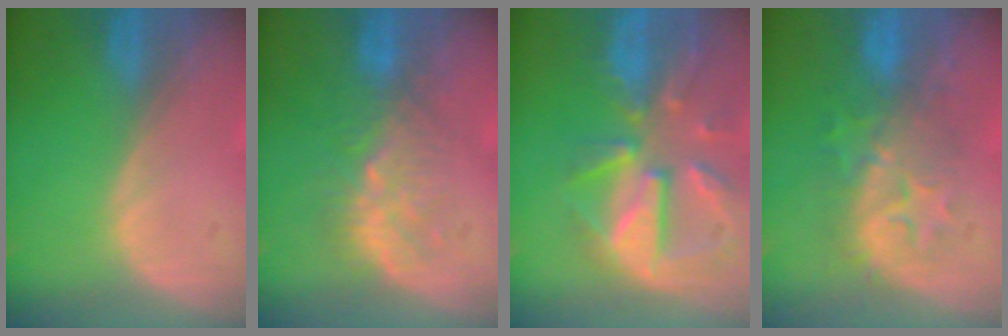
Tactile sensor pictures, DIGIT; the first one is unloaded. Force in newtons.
{"total": 6.3, "press": 6.1, "slide": 1.8}
{"total": 11.7, "press": 10.2, "slide": 5.7}
{"total": 8.2, "press": 8.1, "slide": 0.8}